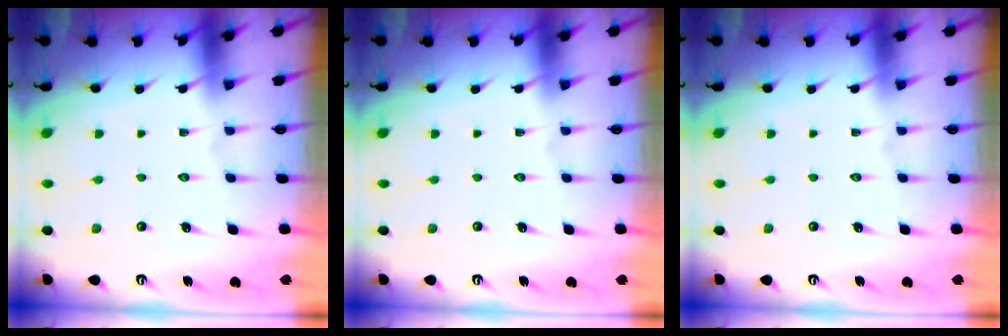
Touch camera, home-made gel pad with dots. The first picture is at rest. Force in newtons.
{"total": 0.0}
{"total": 0.0}